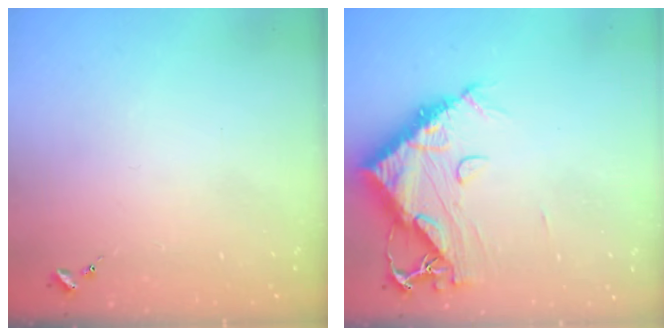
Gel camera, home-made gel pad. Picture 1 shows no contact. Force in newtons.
{"total": 13.4, "press": 13.3, "slide": 1.5}